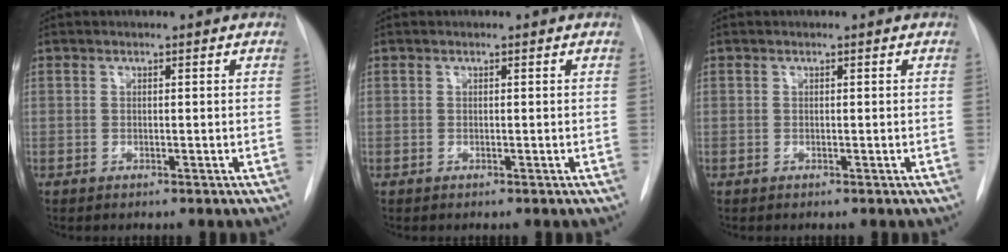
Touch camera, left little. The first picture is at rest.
{"total": 0.0}
{"total": 0.0}